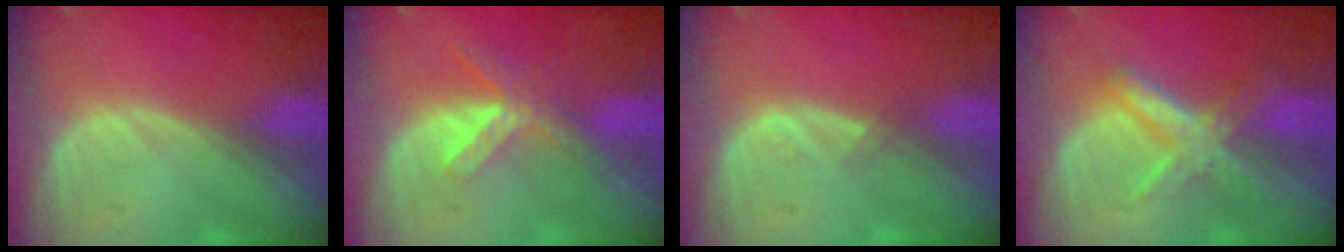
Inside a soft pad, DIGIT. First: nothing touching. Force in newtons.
{"total": 5.4, "press": 4.9, "slide": 2.4}
{"total": 1.0, "press": 0.9, "slide": 0.5}
{"total": 7.0, "press": 6.1, "slide": 3.4}